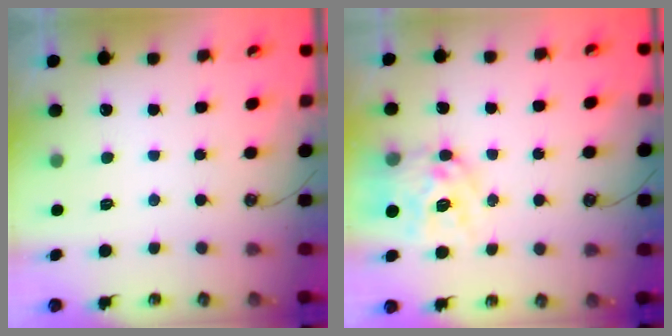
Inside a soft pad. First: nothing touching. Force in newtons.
{"total": 14.0, "press": 13.9, "slide": 1.3}